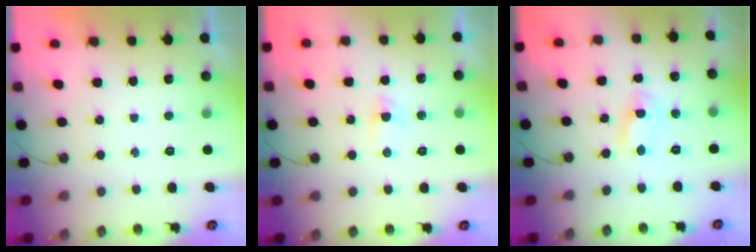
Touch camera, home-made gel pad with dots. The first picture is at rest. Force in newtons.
{"total": 2.2, "press": 2.2, "slide": 0.4}
{"total": 2.2, "press": 2.2, "slide": 0.3}